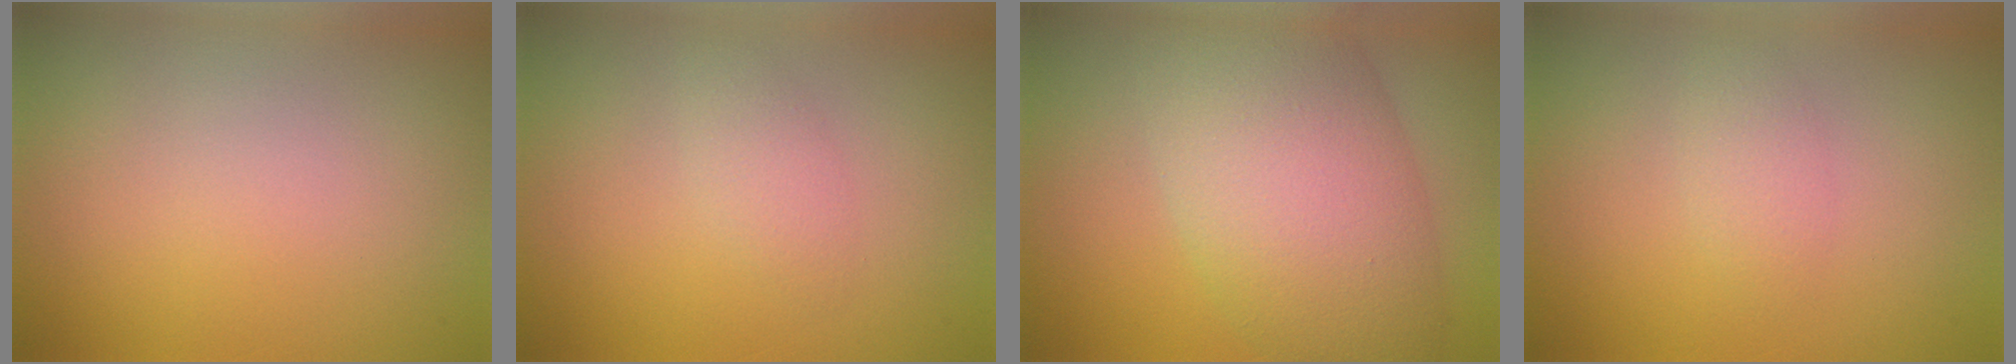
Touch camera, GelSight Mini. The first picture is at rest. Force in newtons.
{"total": 1.4, "press": 1.4, "slide": 0.0}
{"total": 10.4, "press": 10.4, "slide": 0.2}
{"total": 1.4, "press": 1.4, "slide": 0.1}